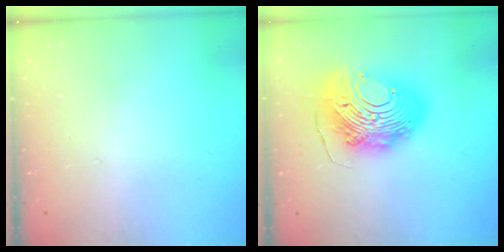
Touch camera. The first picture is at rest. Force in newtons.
{"total": 20.9, "press": 20.8, "slide": 2.0}